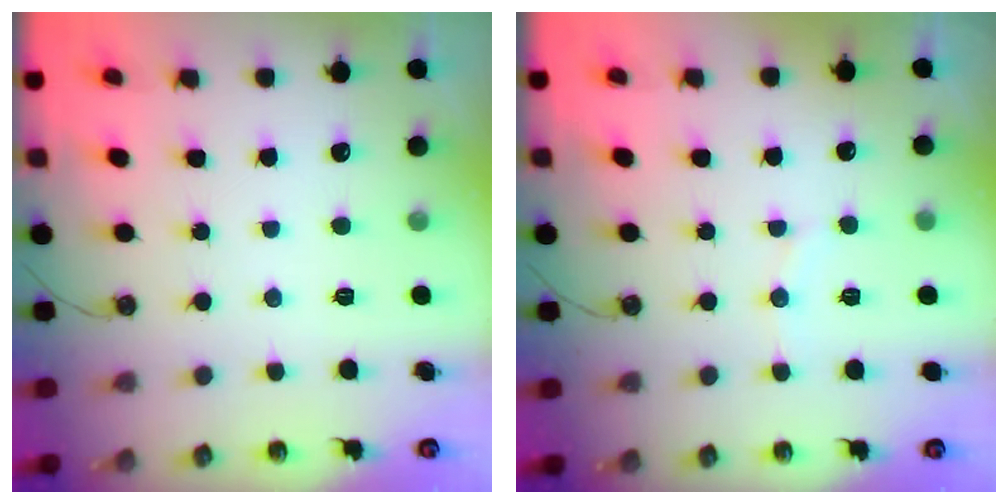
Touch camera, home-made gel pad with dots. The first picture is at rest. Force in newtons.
{"total": 4.4, "press": 4.2, "slide": 1.2}